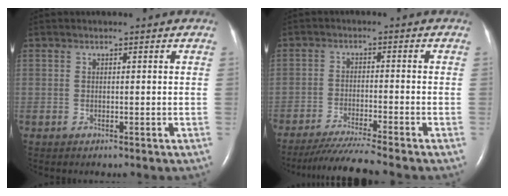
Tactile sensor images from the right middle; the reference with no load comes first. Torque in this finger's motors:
{"motor_torque": [0.79, -0.79, 0.16, 0.12]}